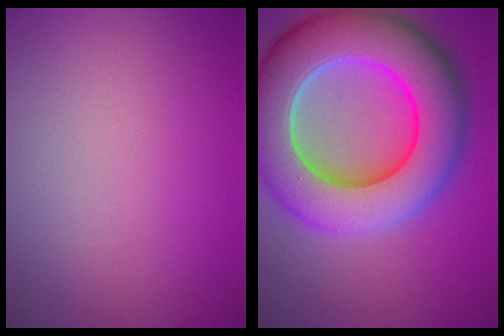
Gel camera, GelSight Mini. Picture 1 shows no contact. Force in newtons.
{"total": 13.6, "press": 13.6, "slide": 0.7}